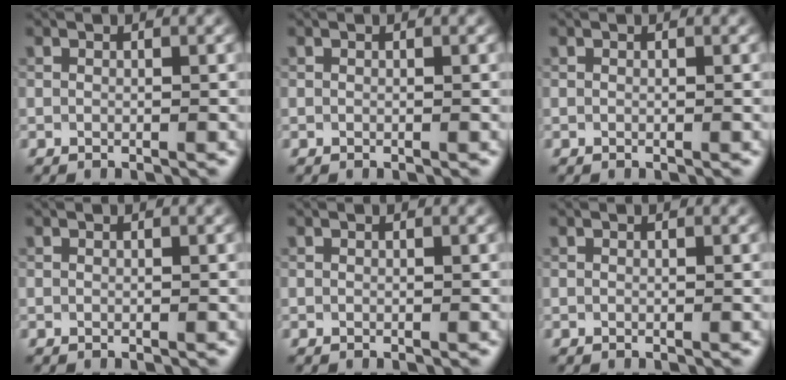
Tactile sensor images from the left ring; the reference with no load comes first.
{"total": 0.0}
{"total": 0.0}
{"total": 0.0}
{"total": 0.0}
{"total": 0.0}